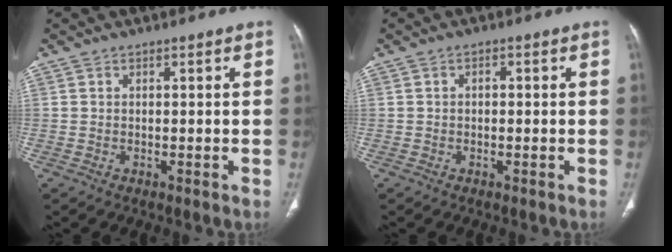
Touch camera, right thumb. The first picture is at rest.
{"total": 1.0, "force": [-0.1, 0.8, 0.7], "torque": [-0.002, 0.006, -0.005]}